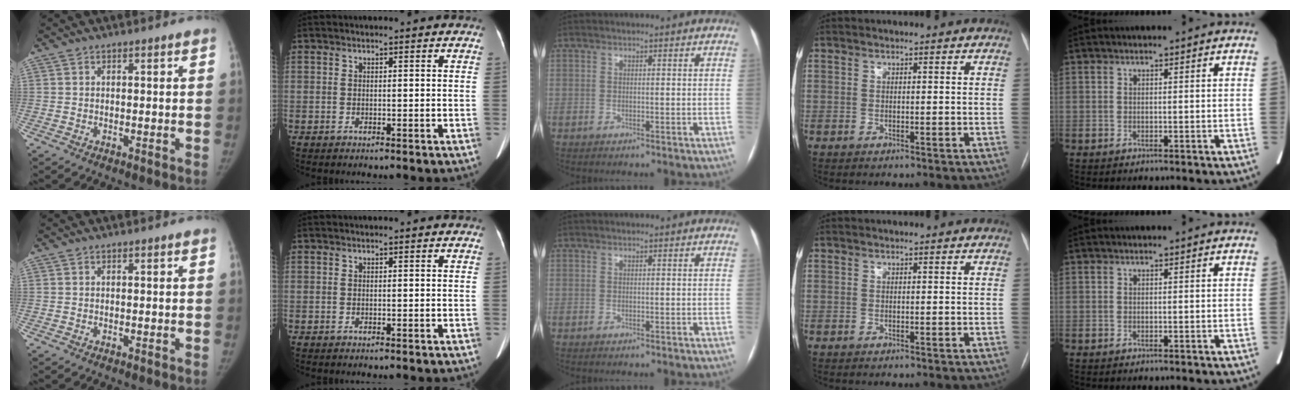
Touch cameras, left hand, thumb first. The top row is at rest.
{}